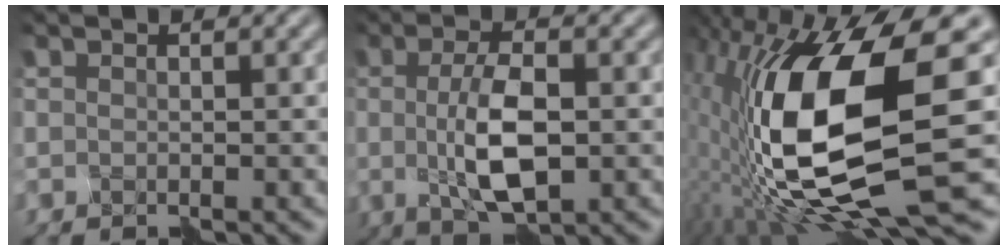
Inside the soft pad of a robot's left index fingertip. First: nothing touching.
{"total": 5.1, "force": [-0.1, 1.6, 4.8], "torque": [-0.108, -0.002, 0.000]}
{"total": 15.1, "force": [-0.7, 5.7, 14.0], "torque": [-0.275, -0.001, -0.017]}